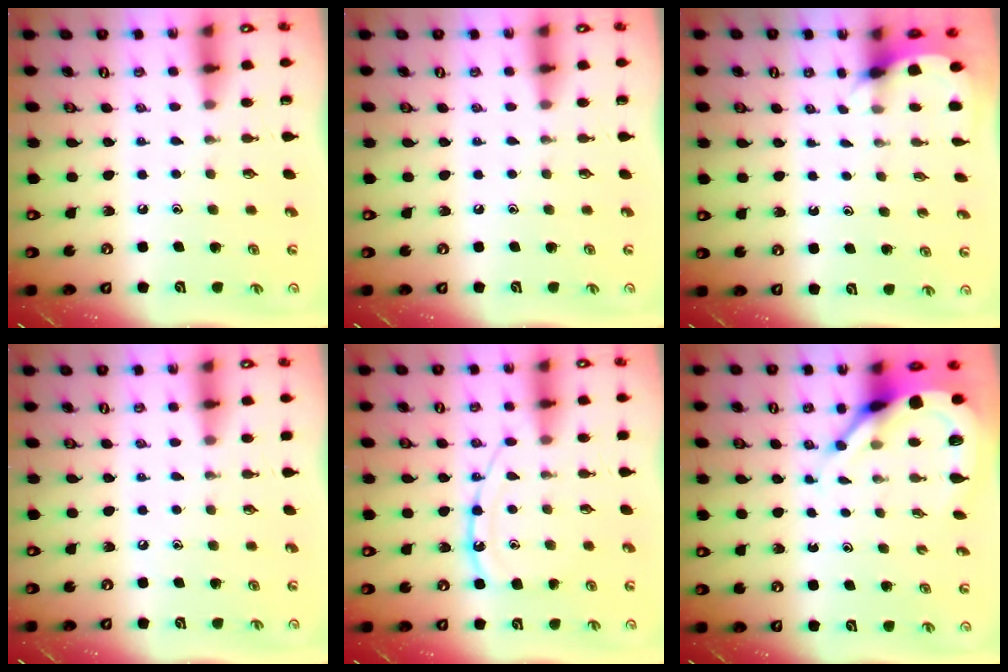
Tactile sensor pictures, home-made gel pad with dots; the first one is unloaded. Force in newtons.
{"total": 0.0}
{"total": 2.5, "press": 2.5, "slide": 0.1}
{"total": 0.9, "press": 0.9, "slide": 0.2}
{"total": 12.6, "press": 12.6, "slide": 0.6}
{"total": 8.1, "press": 8.0, "slide": 0.9}